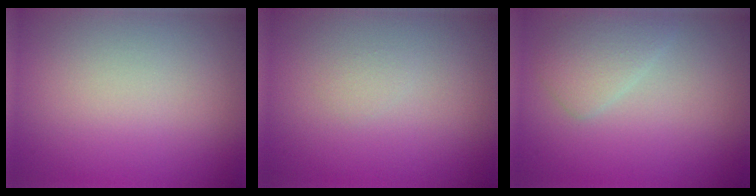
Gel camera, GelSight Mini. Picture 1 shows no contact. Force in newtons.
{"total": 0.6, "press": 0.6, "slide": 0.0}
{"total": 2.4, "press": 2.4, "slide": 0.1}